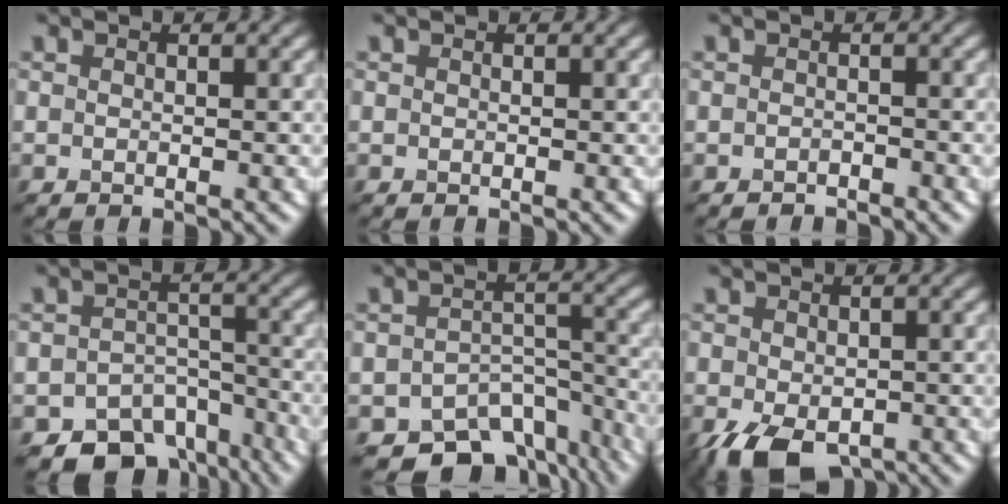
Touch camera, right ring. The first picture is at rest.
{"total": 0.0}
{"total": 0.7, "force": [-0.7, 0.2, 0.2], "torque": [-0.002, 0.002, -0.012]}
{"total": 7.9, "force": [-6.0, 4.6, 2.3], "torque": [-0.013, -0.010, -0.080]}
{"total": 9.0, "force": [-7.0, 4.7, 3.1], "torque": [-0.032, -0.007, -0.094]}
{"total": 7.3, "force": [-3.8, 4.1, 4.7], "torque": [-0.092, -0.026, -0.053]}